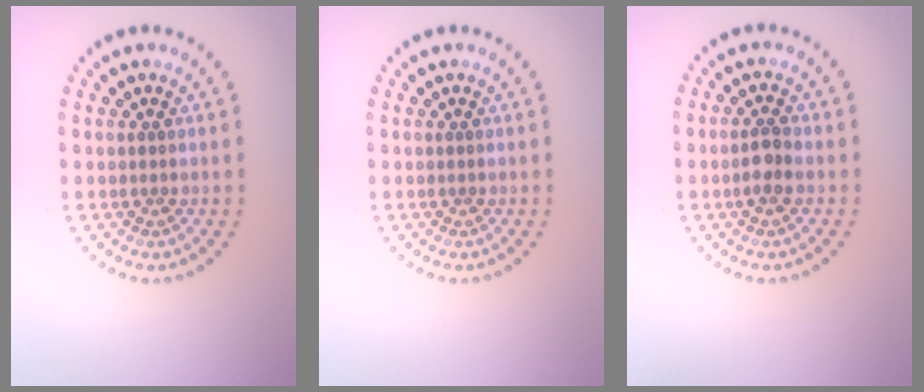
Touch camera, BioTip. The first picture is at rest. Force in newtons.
{"total": 0.0}
{"total": 1.8, "press": 1.8, "slide": 0.5}